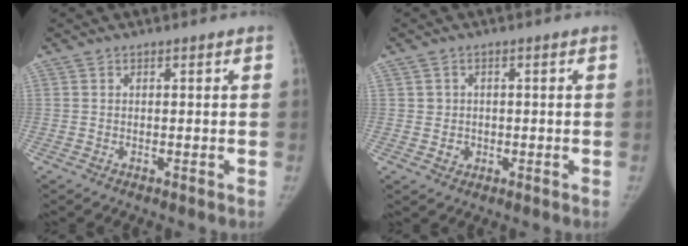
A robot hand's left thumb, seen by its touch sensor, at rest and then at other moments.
{"total": 2.3, "force": [-0.2, 2.3, 0.4], "torque": [0.010, 0.002, 0.000]}